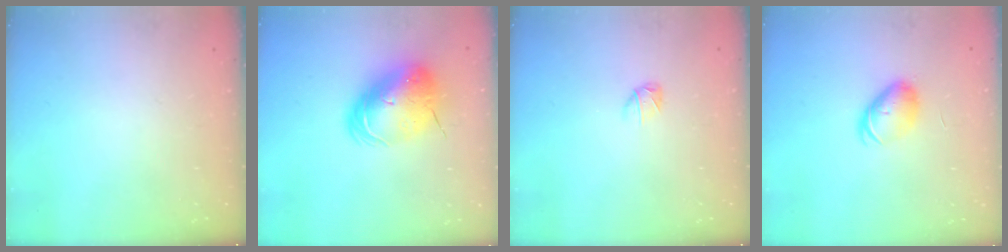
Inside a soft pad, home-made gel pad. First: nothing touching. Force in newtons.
{"total": 13.7, "press": 13.4, "slide": 2.6}
{"total": 2.8, "press": 2.7, "slide": 0.5}
{"total": 8.0, "press": 8.0, "slide": 0.6}